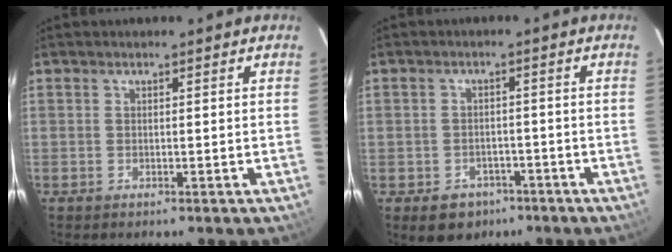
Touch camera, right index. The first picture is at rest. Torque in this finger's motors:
{"motor_torque": [-0.46, 0.06, -0.66, -0.21]}